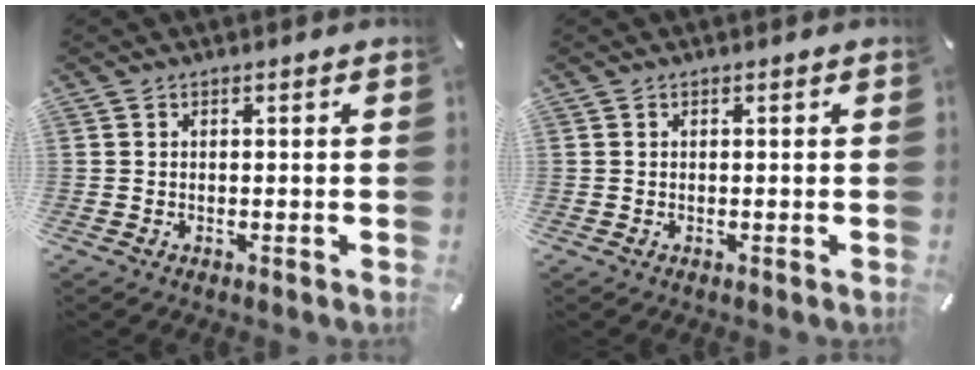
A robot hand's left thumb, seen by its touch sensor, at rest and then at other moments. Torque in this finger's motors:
{"motor_torque": [-0.02, 0.18, -0.04, -0.02, 0.00]}